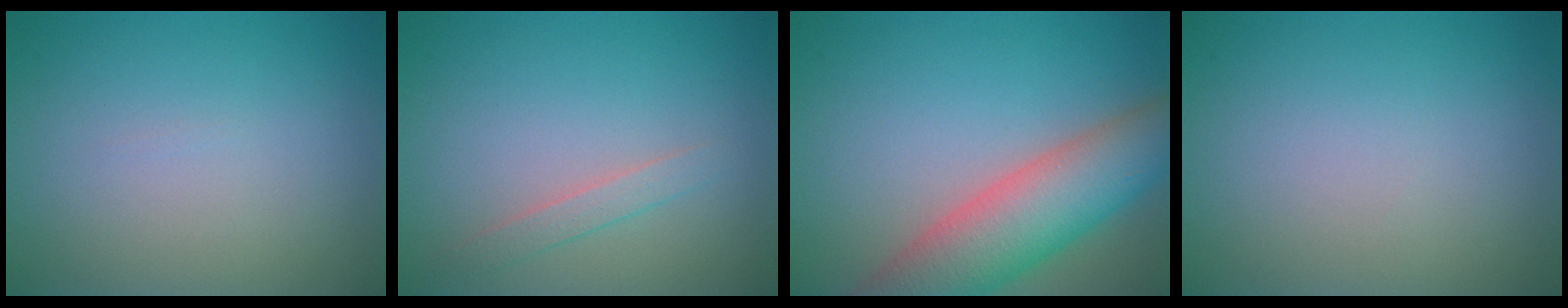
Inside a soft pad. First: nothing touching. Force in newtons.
{"total": 1.3, "press": 1.3, "slide": 0.1}
{"total": 8.7, "press": 8.6, "slide": 0.5}
{"total": 0.0}